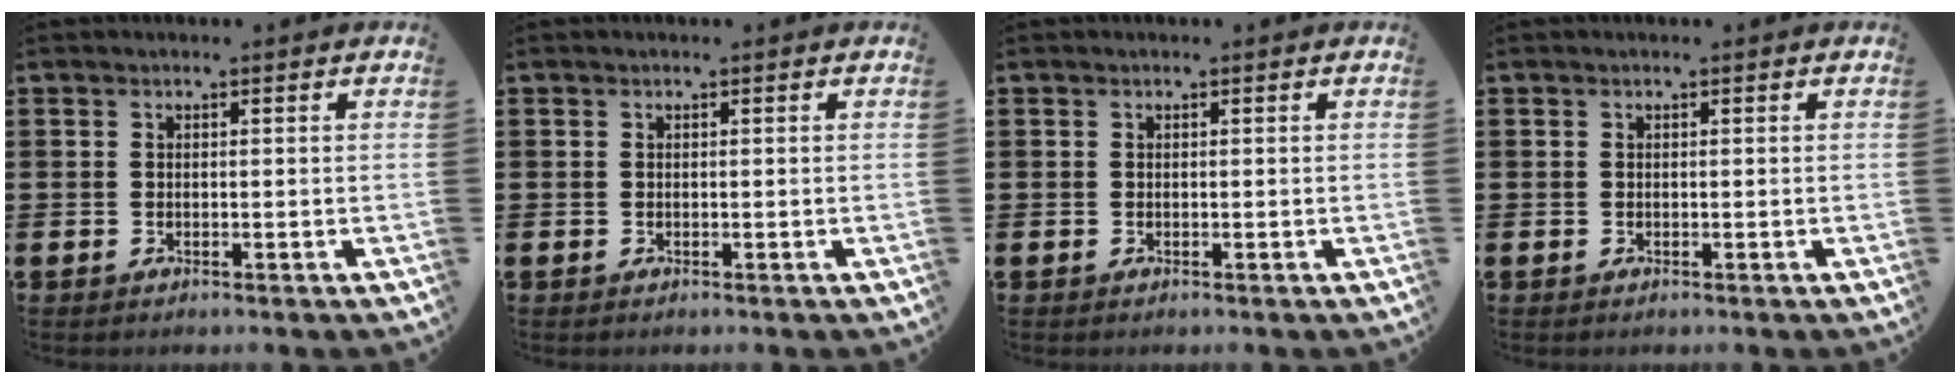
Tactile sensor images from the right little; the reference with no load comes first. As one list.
[{"total": 0.0}, {"total": 0.0}, {"total": 0.0}]